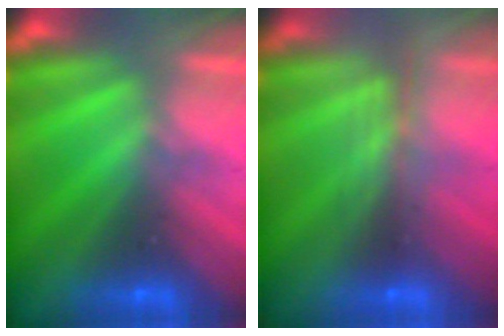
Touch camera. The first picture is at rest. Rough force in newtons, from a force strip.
{"total": 2.4}